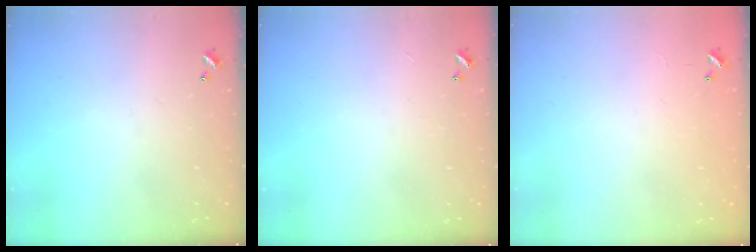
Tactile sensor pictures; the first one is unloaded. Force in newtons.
{"total": 2.6, "press": 2.6, "slide": 0.3}
{"total": 8.7, "press": 8.7, "slide": 0.5}